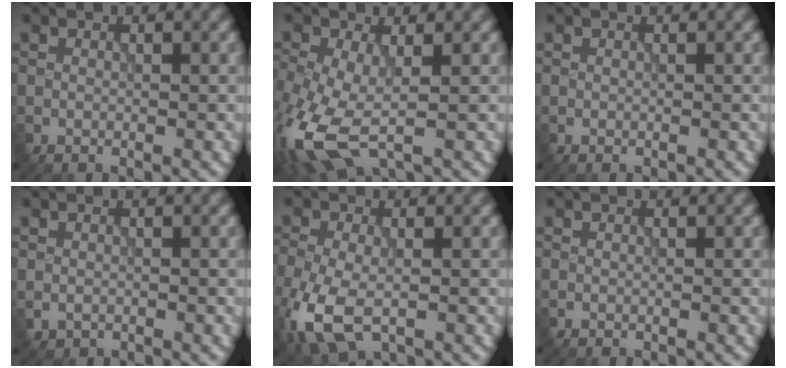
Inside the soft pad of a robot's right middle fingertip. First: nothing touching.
{"total": 8.0, "force": [-2.7, 3.8, 6.5], "torque": [-0.169, -0.023, -0.050]}
{"total": 0.0}
{"total": 0.6, "force": [-0.2, 0.5, 0.1], "torque": [0.001, -0.006, -0.003]}
{"total": 6.9, "force": [-2.6, 3.8, 5.1], "torque": [-0.132, -0.018, -0.051]}
{"total": 0.0}